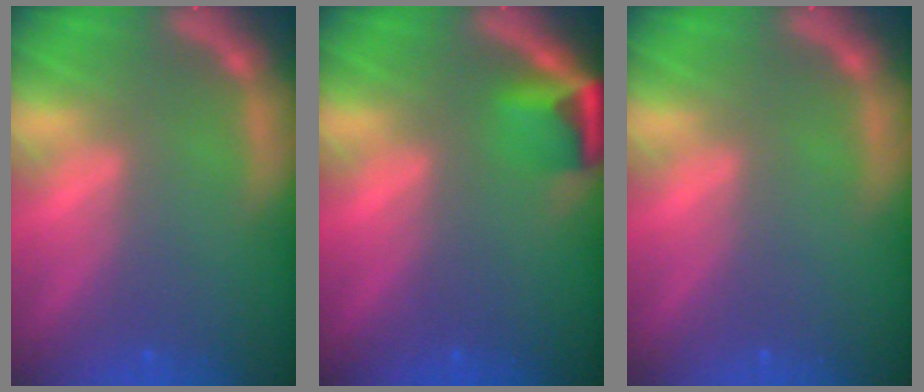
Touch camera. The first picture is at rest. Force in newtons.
{"total": 3.4}
{"total": 0.0}